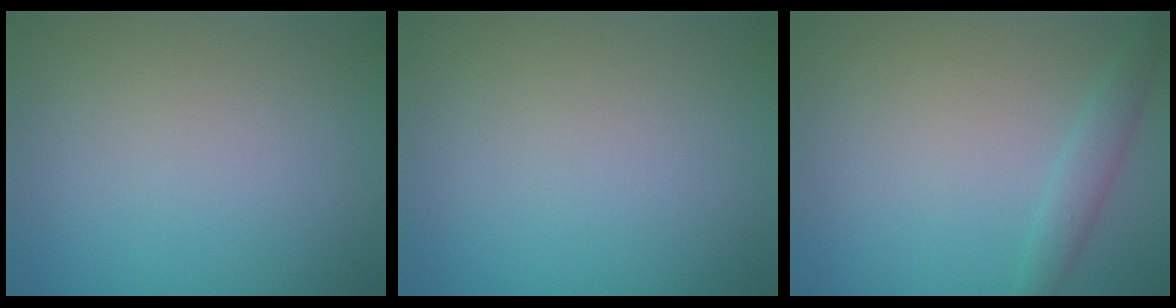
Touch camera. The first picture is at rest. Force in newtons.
{"total": 0.0}
{"total": 1.8, "press": 1.8, "slide": 0.2}